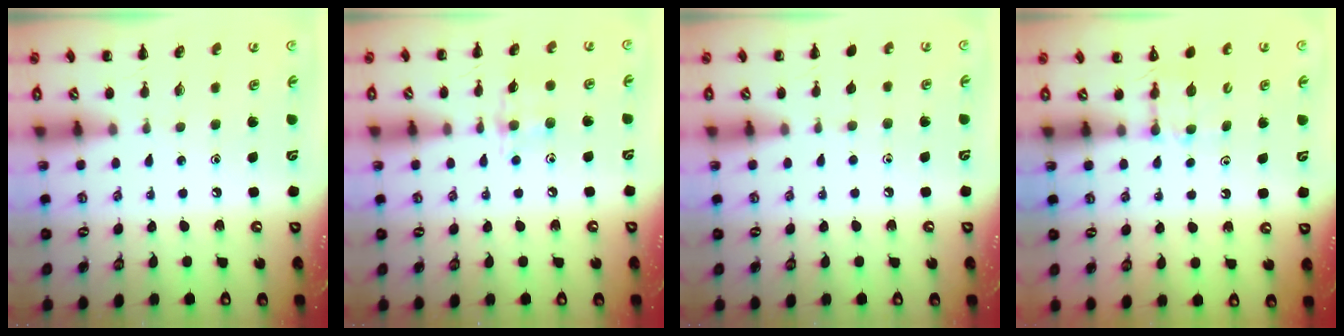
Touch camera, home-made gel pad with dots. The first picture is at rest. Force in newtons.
{"total": 7.4, "press": 7.3, "slide": 0.6}
{"total": 3.2, "press": 2.9, "slide": 1.4}
{"total": 5.3, "press": 5.1, "slide": 1.5}